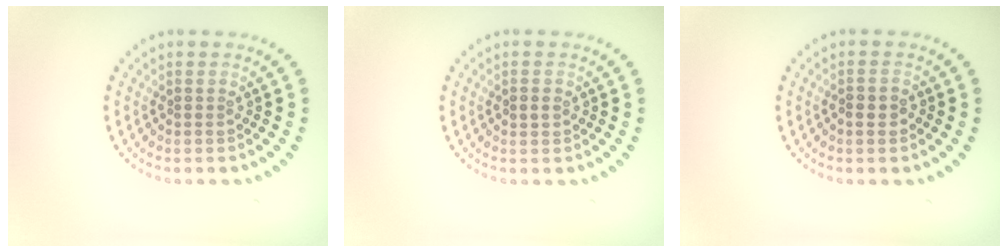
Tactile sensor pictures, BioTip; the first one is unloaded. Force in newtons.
{"total": 0.9, "press": 0.9, "slide": 0.2}
{"total": 1.6, "press": 1.4, "slide": 0.6}